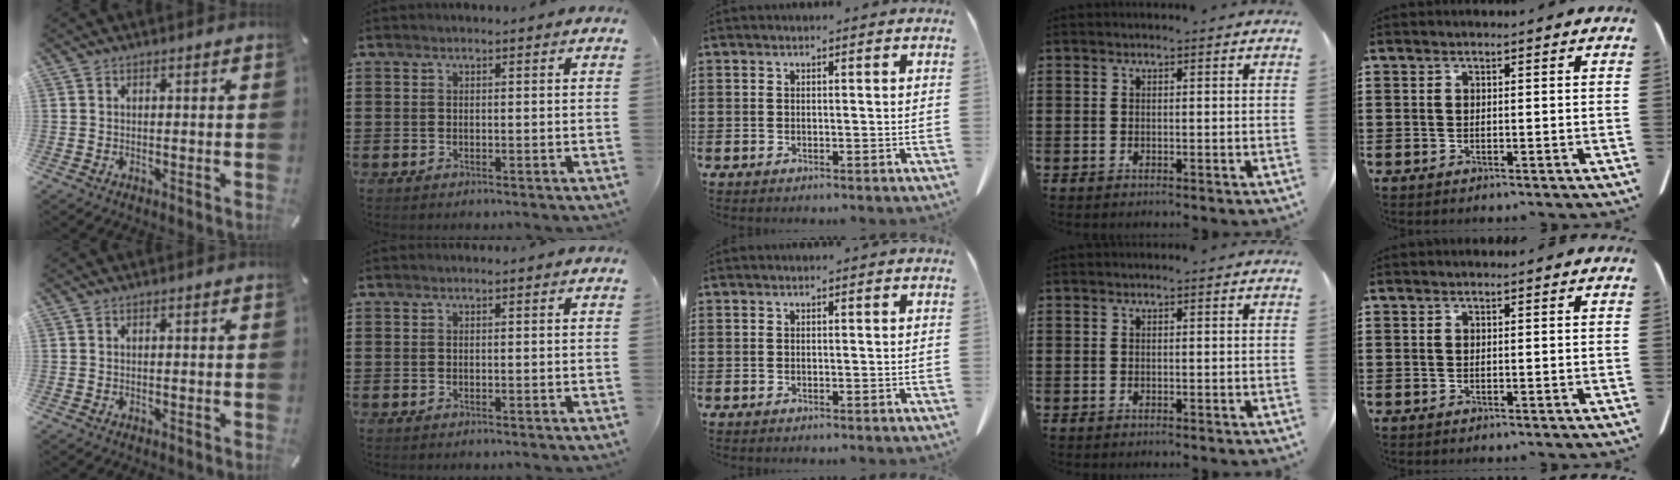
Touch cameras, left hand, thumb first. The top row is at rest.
{}